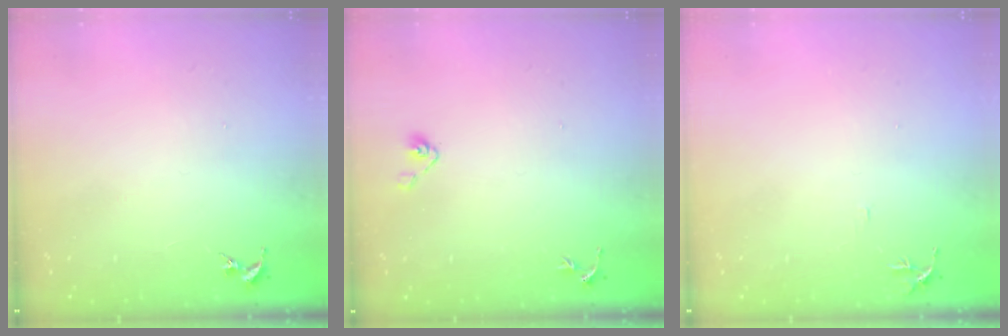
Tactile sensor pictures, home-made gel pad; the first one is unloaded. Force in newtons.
{"total": 4.1, "press": 3.7, "slide": 1.7}
{"total": 4.7, "press": 4.7, "slide": 0.5}